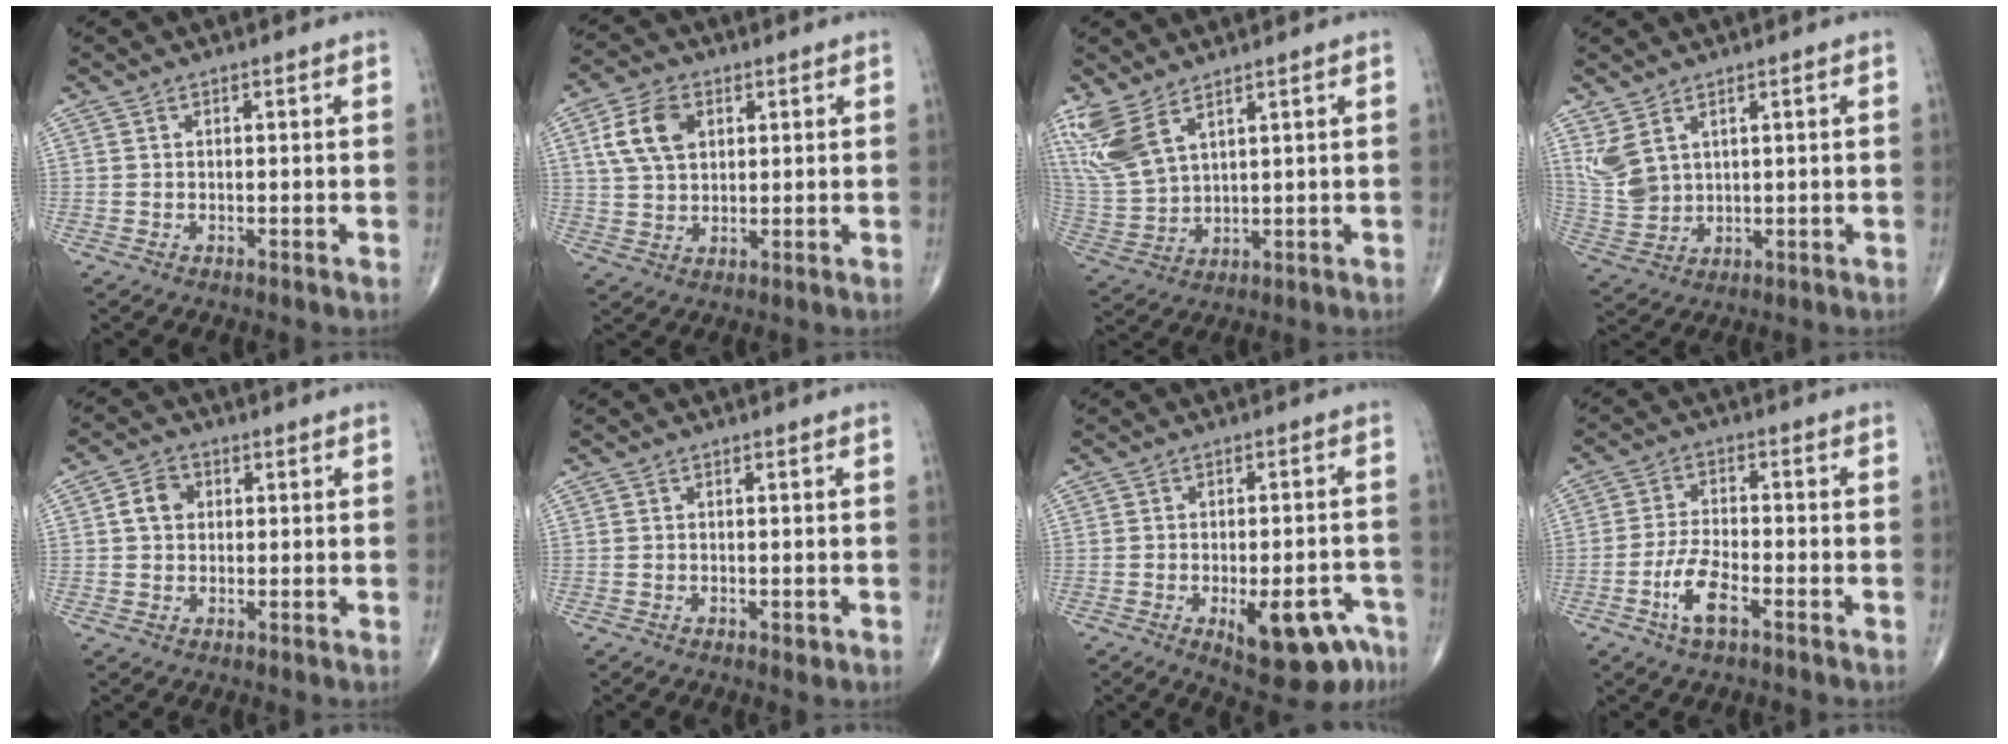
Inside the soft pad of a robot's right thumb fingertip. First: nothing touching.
{"total": 8.6, "force": [2.8, 5.6, 5.9], "torque": [-0.105, 0.000, 0.054]}
{"total": 10.4, "force": [6.6, 4.1, 6.9], "torque": [-0.166, -0.021, 0.154]}
{"total": 6.2, "force": [3.2, 3.6, 4.0], "torque": [-0.082, -0.009, 0.080]}
{"total": 4.3, "force": [0.7, 3.4, 2.5], "torque": [-0.036, 0.010, 0.007]}
{"total": 1.0, "force": [-0.5, 0.5, 0.8], "torque": [-0.011, -0.002, -0.006]}
{"total": 13.2, "force": [-6.7, 5.2, 10.1], "torque": [-0.107, 0.029, -0.080]}
{"total": 6.7, "force": [-3.3, 2.3, 5.3], "torque": [-0.110, 0.016, -0.063]}